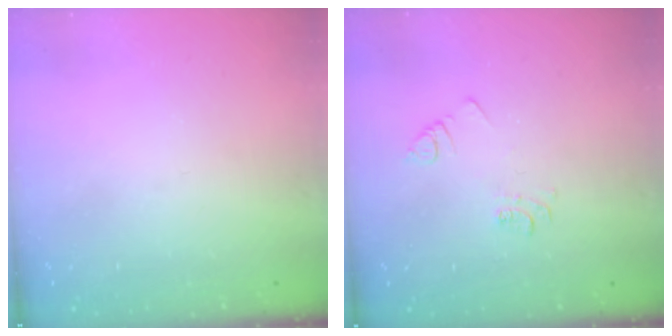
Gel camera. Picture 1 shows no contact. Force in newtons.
{"total": 3.6, "press": 3.6, "slide": 0.6}